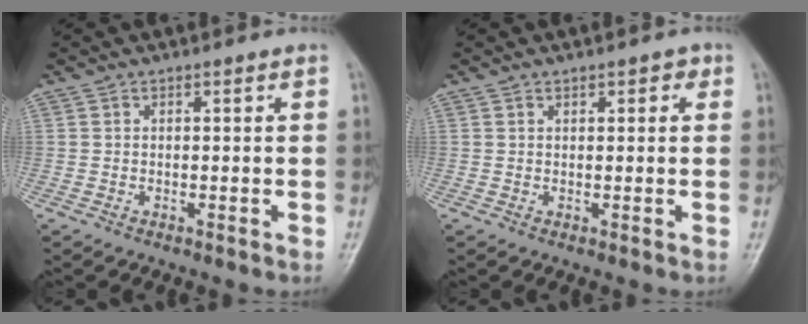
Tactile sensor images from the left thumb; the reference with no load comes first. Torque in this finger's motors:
{"motor_torque": [-0.12, -0.03, -0.16, -0.20, -0.09]}